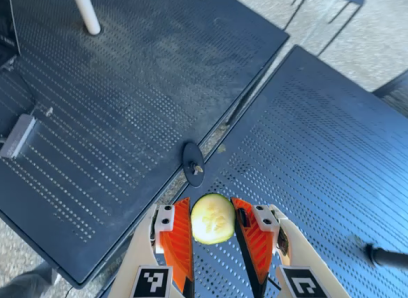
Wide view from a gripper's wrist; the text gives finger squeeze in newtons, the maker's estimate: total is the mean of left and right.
{"total": 7.9, "left": 8.0, "right": 7.9}